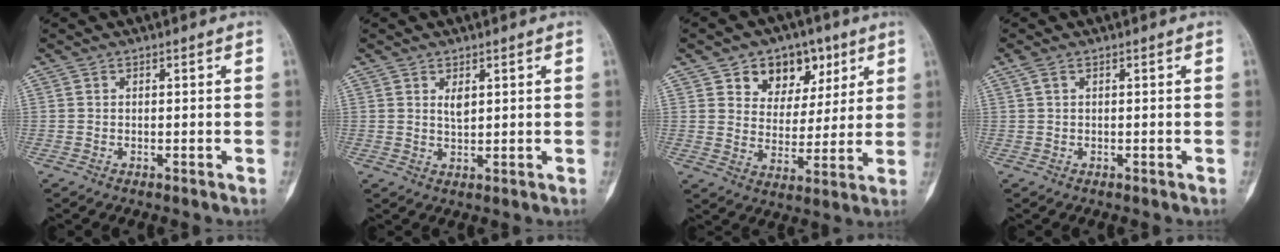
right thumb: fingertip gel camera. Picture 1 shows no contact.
{"total": 2.2, "force": [1.0, 1.0, 1.7], "torque": [-0.026, -0.009, 0.021]}
{"total": 11.6, "force": [6.0, 8.5, 5.2], "torque": [-0.034, -0.022, 0.095]}
{"total": 1.4, "force": [0.8, 0.5, 1.1], "torque": [-0.030, 0.013, 0.019]}